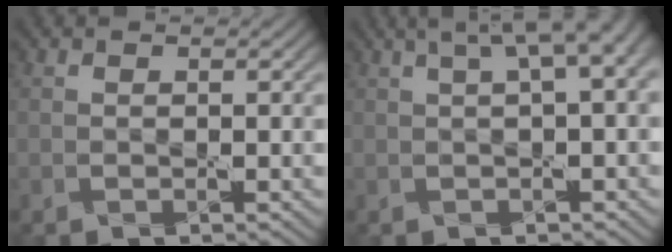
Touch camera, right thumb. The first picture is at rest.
{"total": 6.2, "force": [2.2, 1.7, 5.5], "torque": [-0.073, 0.027, 0.035]}